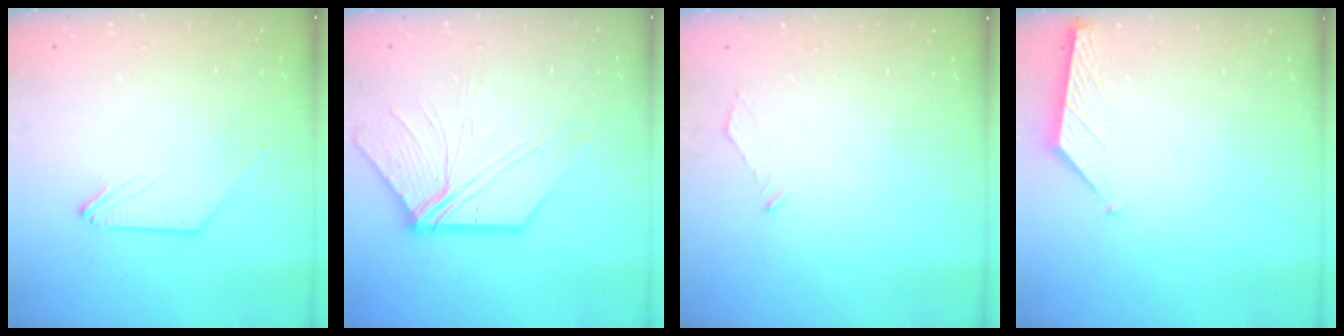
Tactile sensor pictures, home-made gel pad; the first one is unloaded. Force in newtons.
{"total": 12.5, "press": 12.5, "slide": 1.1}
{"total": 2.6, "press": 2.6, "slide": 0.3}
{"total": 1.3, "press": 1.3, "slide": 0.2}